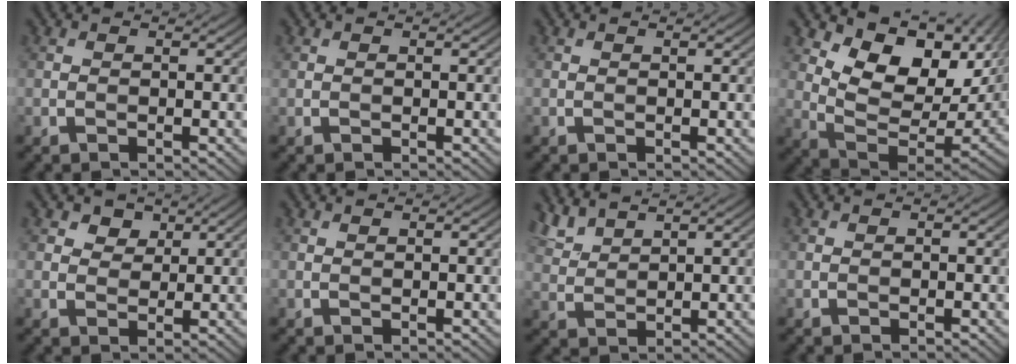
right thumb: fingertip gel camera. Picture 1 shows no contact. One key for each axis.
{"total": 0.0}
{"total": 0.0}
{"total": 14.3, "fx": 6.3, "fy": 7.5, "fz": 10.4, "tx": -0.180, "ty": -0.009, "tz": 0.120}
{"total": 2.9, "fx": 1.7, "fy": 2.1, "fz": 1.1, "tx": -0.023, "ty": -0.006, "tz": 0.031}
{"total": 0.0}
{"total": 3.8, "fx": 3.4, "fy": 0.8, "fz": 1.5, "tx": -0.044, "ty": 0.004, "tz": 0.078}
{"total": 0.0}